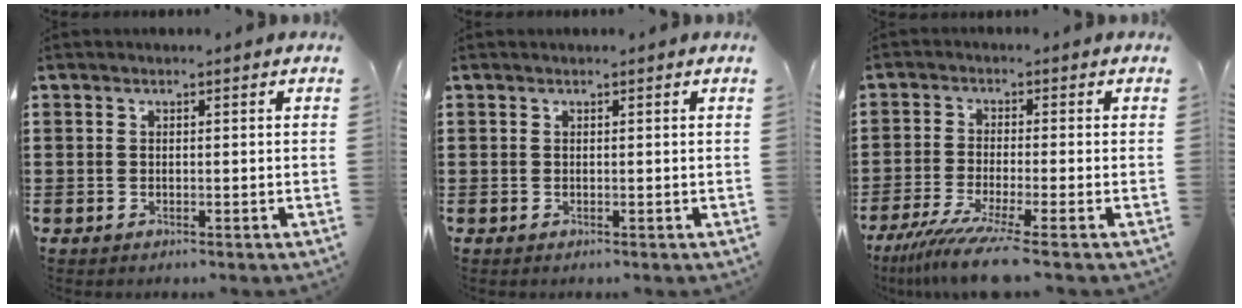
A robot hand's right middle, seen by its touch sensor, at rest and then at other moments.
{"total": 0.0}
{"total": 6.5, "force": [-4.7, -0.4, 4.4], "torque": [-0.098, -0.025, -0.090]}